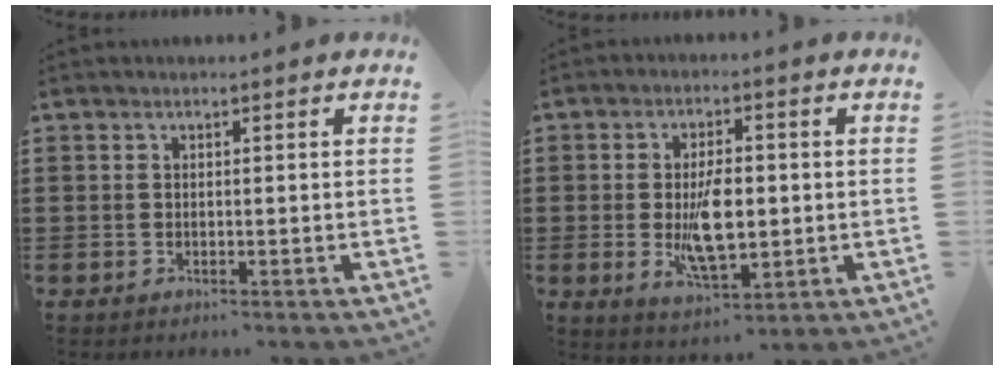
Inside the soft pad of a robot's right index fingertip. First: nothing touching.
{"total": 8.2, "force": [-0.6, 3.6, 7.3], "torque": [-0.134, -0.010, -0.016]}